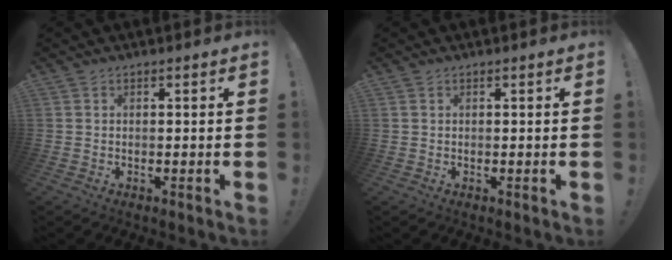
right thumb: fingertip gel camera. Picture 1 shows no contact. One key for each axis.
{"total": 0.5, "fx": 0.4, "fy": 0.3, "fz": 0.2, "tx": -0.011, "ty": 0.005, "tz": 0.009}